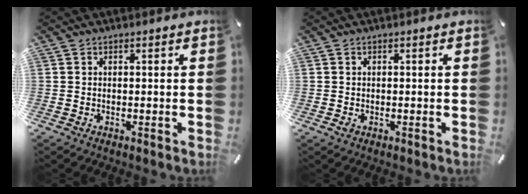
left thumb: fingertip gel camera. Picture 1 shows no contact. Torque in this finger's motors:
{"motor_torque": [0.16, 0.86, 0.06, -0.04, 0.02]}